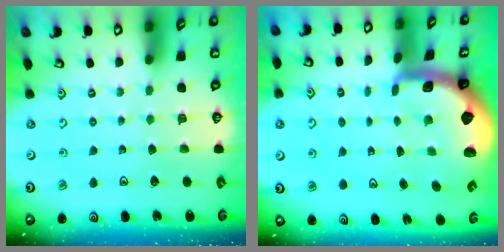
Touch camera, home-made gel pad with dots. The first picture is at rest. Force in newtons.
{"total": 2.7, "press": 1.7, "slide": 2.1}